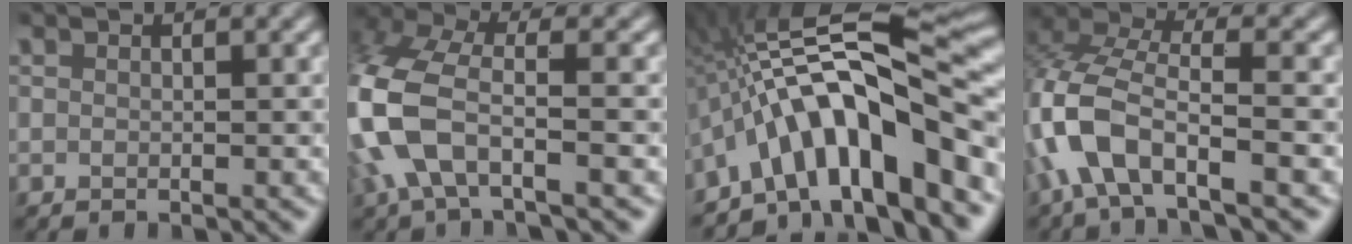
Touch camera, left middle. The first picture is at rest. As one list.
[{"total": 8.0, "force": [-2.3, 4.0, 6.6], "torque": [-0.154, 0.008, -0.061]}, {"total": 13.3, "force": [-5.7, 3.9, 11.3], "torque": [-0.159, 0.028, -0.099]}, {"total": 8.0, "force": [-3.3, 3.2, 6.5], "torque": [-0.141, 0.010, -0.076]}]